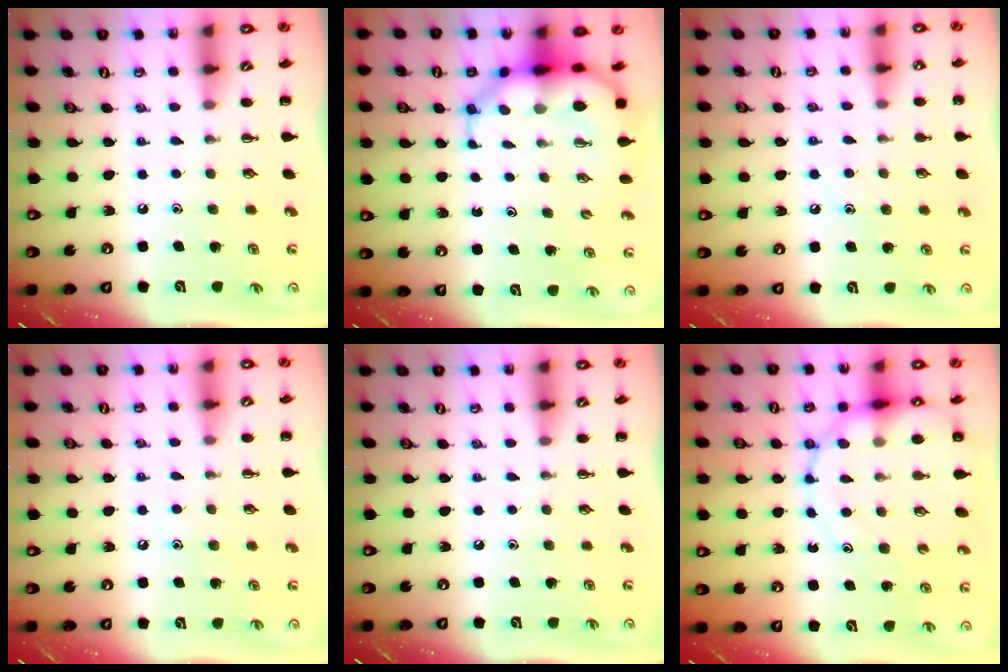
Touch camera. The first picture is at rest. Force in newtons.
{"total": 8.0, "press": 7.7, "slide": 2.2}
{"total": 7.3, "press": 7.1, "slide": 1.6}
{"total": 5.8, "press": 5.6, "slide": 1.5}
{"total": 0.0}
{"total": 16.8, "press": 16.4, "slide": 3.7}